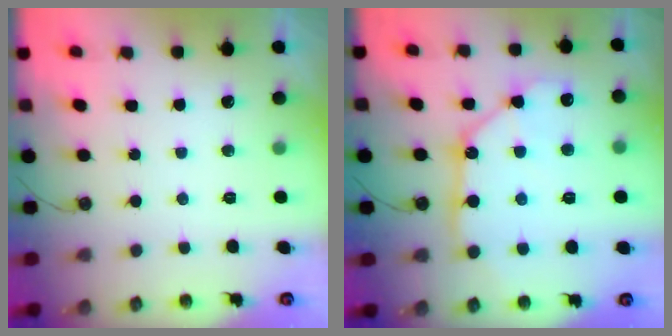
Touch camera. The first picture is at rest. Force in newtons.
{"total": 11.7, "press": 11.6, "slide": 1.5}